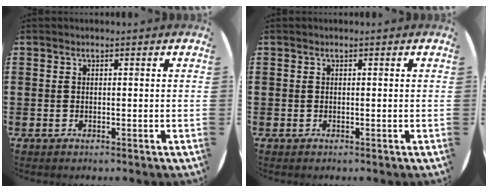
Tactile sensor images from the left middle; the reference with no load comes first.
{"total": 0.0}